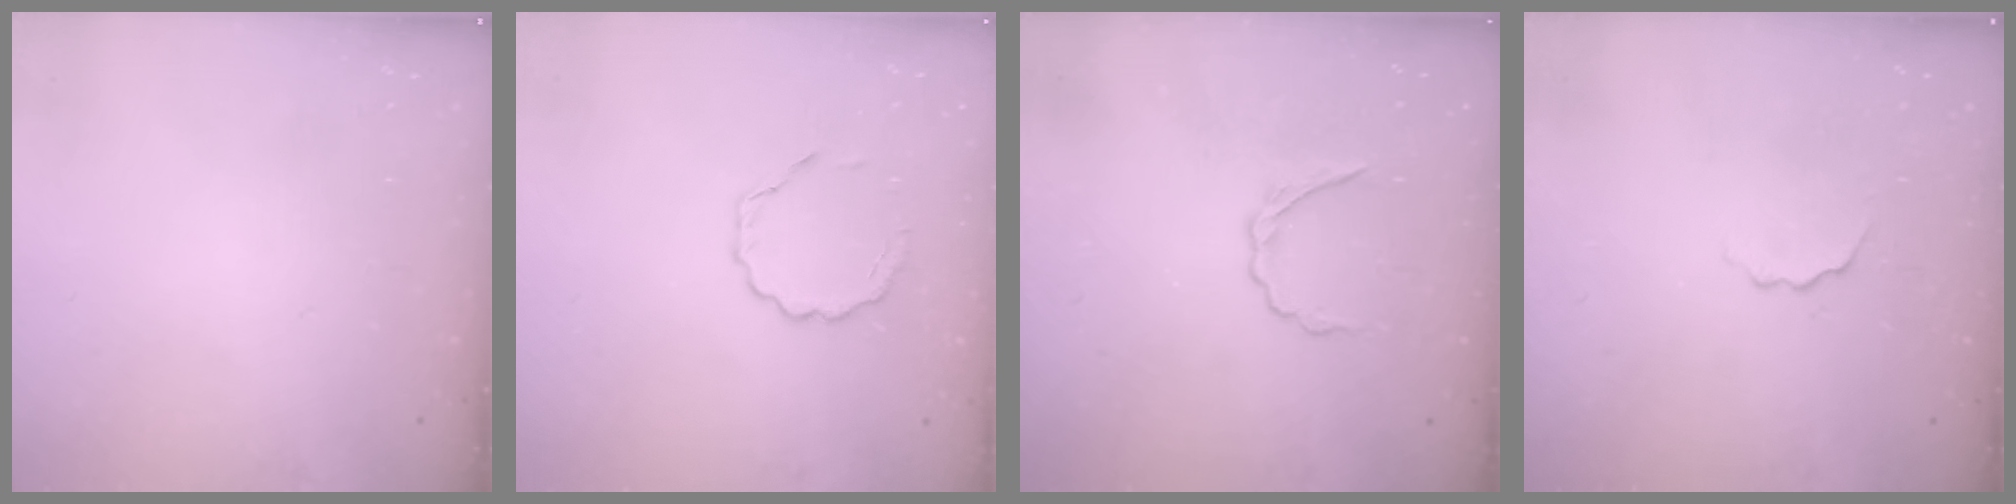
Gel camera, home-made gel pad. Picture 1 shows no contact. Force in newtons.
{"total": 3.4, "press": 3.3, "slide": 1.0}
{"total": 2.7, "press": 2.6, "slide": 0.8}
{"total": 3.0, "press": 2.9, "slide": 0.7}